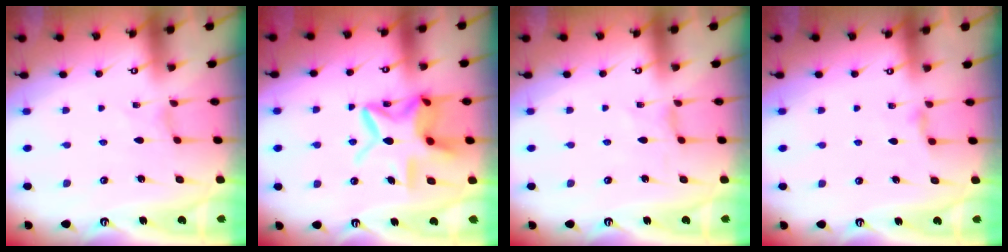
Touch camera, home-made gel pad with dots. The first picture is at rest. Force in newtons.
{"total": 15.7, "press": 15.6, "slide": 1.3}
{"total": 0.8, "press": 0.7, "slide": 0.1}
{"total": 3.5, "press": 3.4, "slide": 0.5}